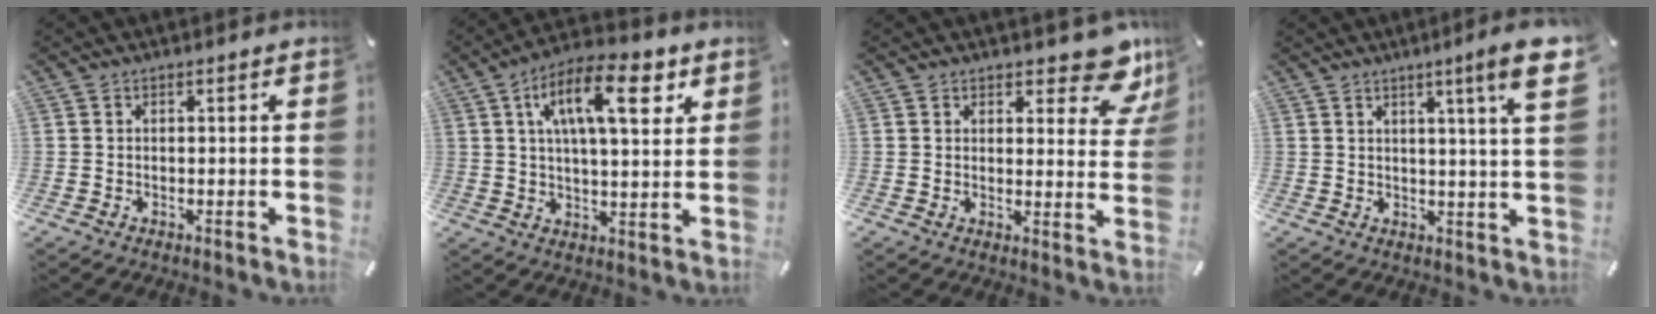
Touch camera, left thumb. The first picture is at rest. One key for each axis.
{"total": 15.8, "fx": 6.5, "fy": 6.4, "fz": 12.9, "tx": -0.207, "ty": -0.006, "tz": 0.104}
{"total": 9.5, "fx": 7.1, "fy": 4.1, "fz": 4.8, "tx": -0.033, "ty": -0.056, "tz": 0.119}
{"total": 9.8, "fx": 4.6, "fy": -0.1, "fz": 8.6, "tx": -0.135, "ty": -0.018, "tz": 0.068}